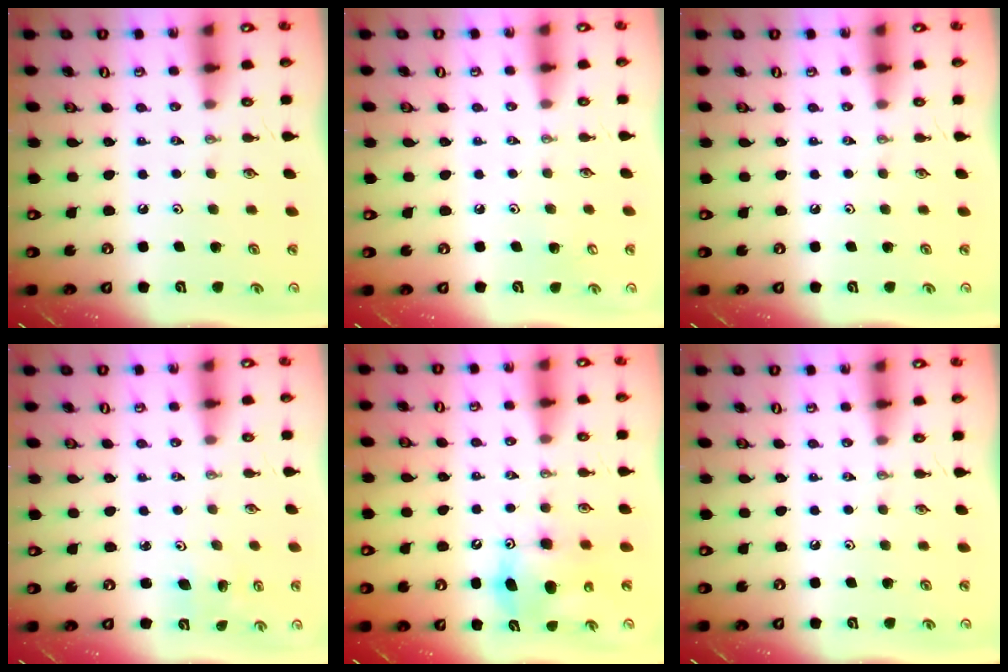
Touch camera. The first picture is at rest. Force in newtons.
{"total": 3.3, "press": 3.3, "slide": 0.2}
{"total": 0.0}
{"total": 3.6, "press": 3.6, "slide": 0.3}
{"total": 9.2, "press": 9.2, "slide": 0.2}
{"total": 0.0}